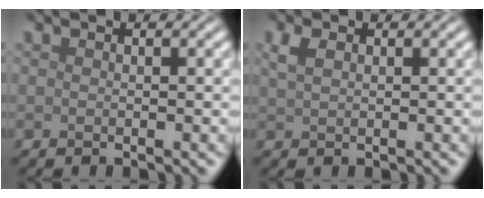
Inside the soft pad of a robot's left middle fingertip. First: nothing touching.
{"total": 1.6, "force": [0.8, 0.9, 1.1], "torque": [-0.028, 0.003, 0.018]}